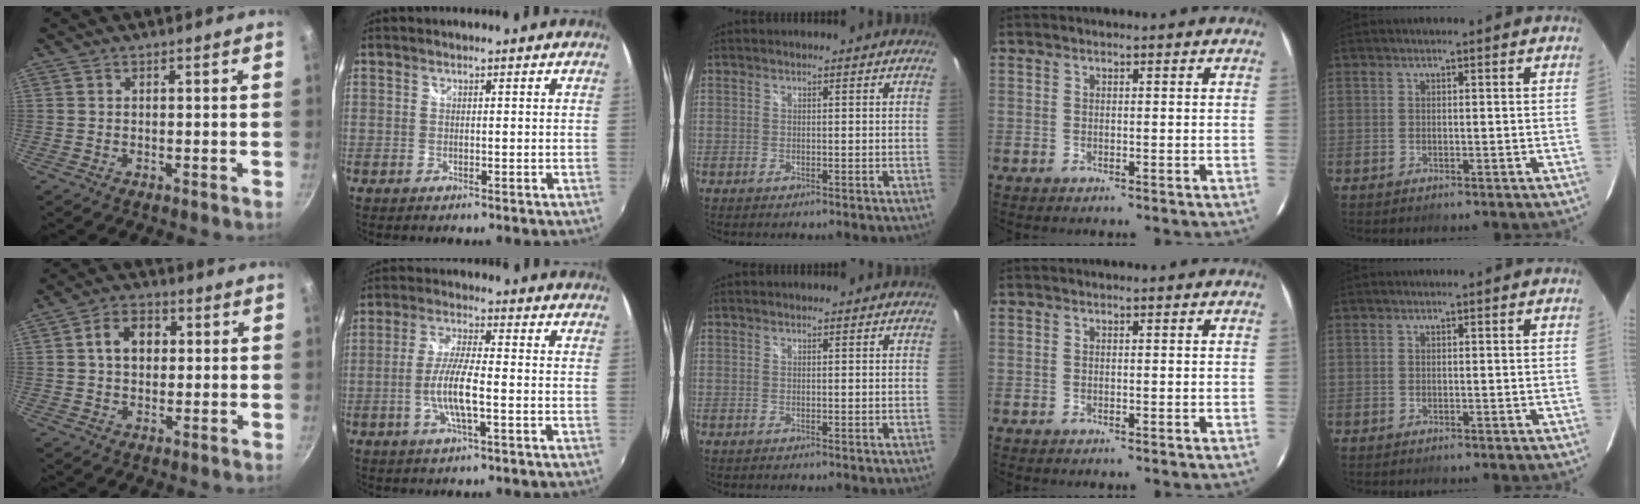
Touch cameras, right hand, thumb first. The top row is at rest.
{"thumb": {"total": 7.3, "force": [1.3, 5.5, 4.6], "torque": [-0.052, 0.012, 0.011]}, "index": {"total": 7.9, "force": [-2.2, 1.1, 7.5], "torque": [-0.151, -0.003, -0.043]}}